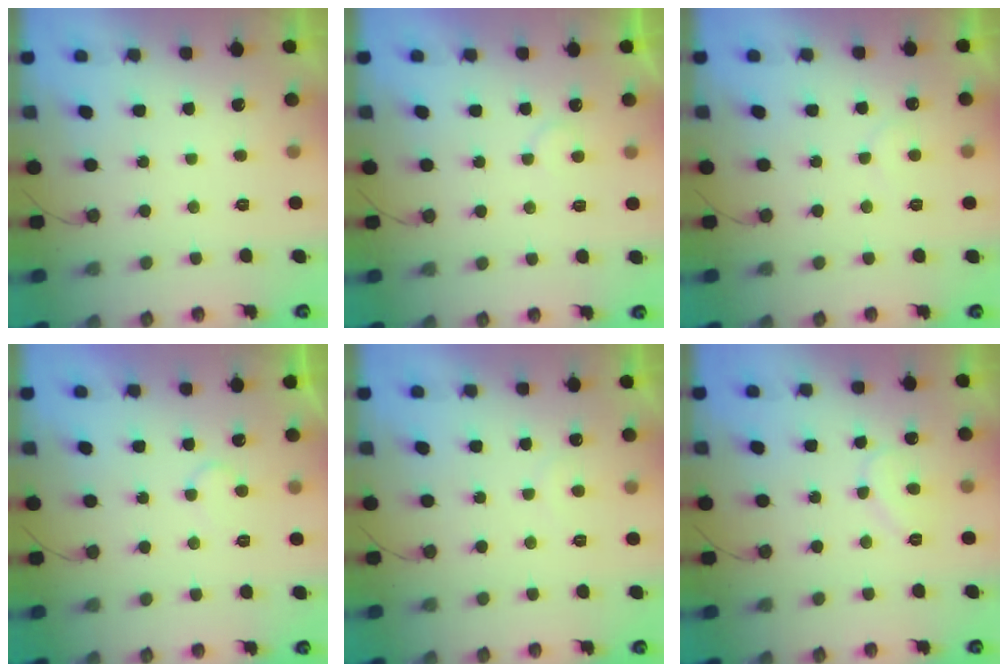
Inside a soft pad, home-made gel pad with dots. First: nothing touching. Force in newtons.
{"total": 4.8, "press": 4.8, "slide": 0.3}
{"total": 4.0, "press": 4.0, "slide": 0.2}
{"total": 4.7, "press": 4.7, "slide": 0.4}
{"total": 5.0, "press": 5.0, "slide": 0.3}
{"total": 7.2, "press": 7.2, "slide": 0.4}